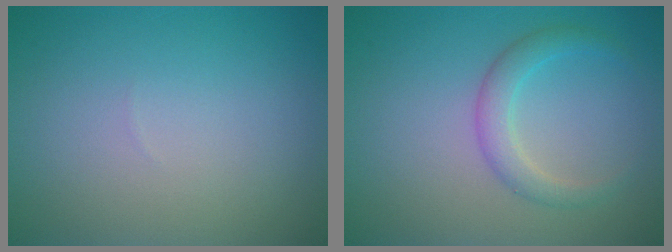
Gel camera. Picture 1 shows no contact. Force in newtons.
{"total": 2.3, "press": 2.3, "slide": 0.0}